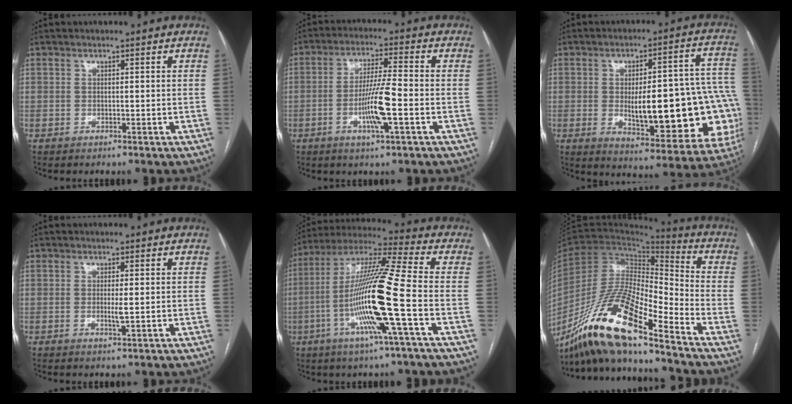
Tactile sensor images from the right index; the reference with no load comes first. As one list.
[{"total": 8.5, "force": [-2.5, 0.1, 8.2], "torque": [-0.155, -0.003, -0.048]}, {"total": 23.9, "force": [-3.2, 6.9, 22.6], "torque": [-0.222, 0.029, -0.015]}, {"total": 2.0, "force": [-0.1, 0.1, 2.0], "torque": [-0.037, -0.002, 0.001]}, {"total": 18.1, "force": [-4.6, -0.9, 17.5], "torque": [-0.343, -0.007, -0.098]}, {"total": 19.8, "force": [-14.7, 2.1, 13.1], "torque": [-0.264, -0.027, -0.278]}]